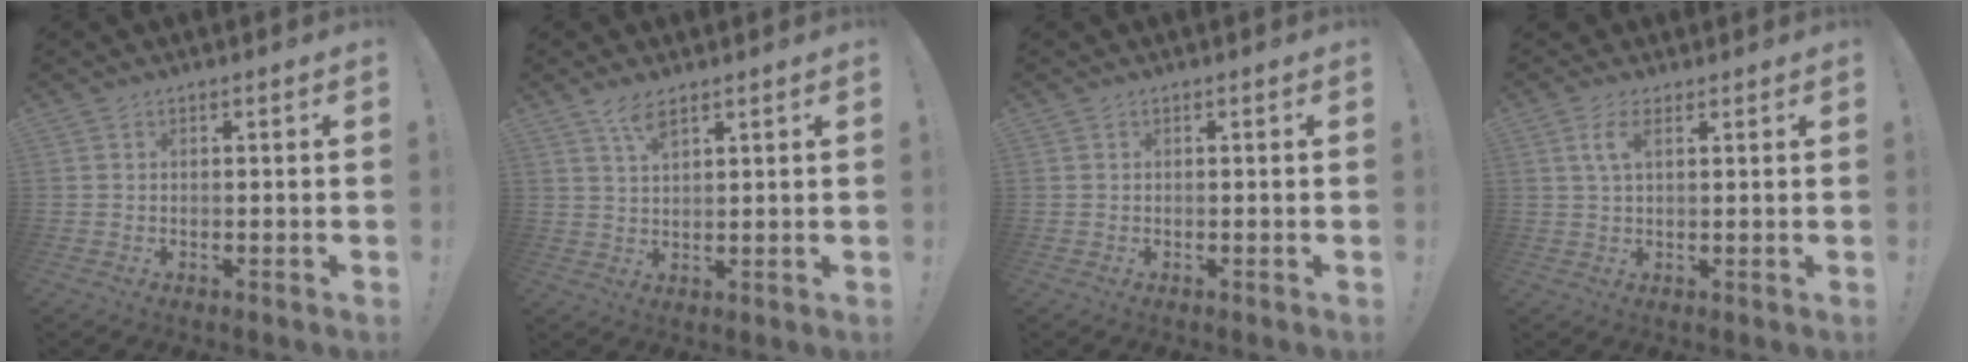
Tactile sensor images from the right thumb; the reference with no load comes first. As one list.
[{"total": 4.5, "force": [3.2, 1.1, 3.0], "torque": [-0.051, -0.018, 0.054]}, {"total": 0.0}, {"total": 4.9, "force": [2.4, 2.2, 3.7], "torque": [-0.060, -0.004, 0.041]}]